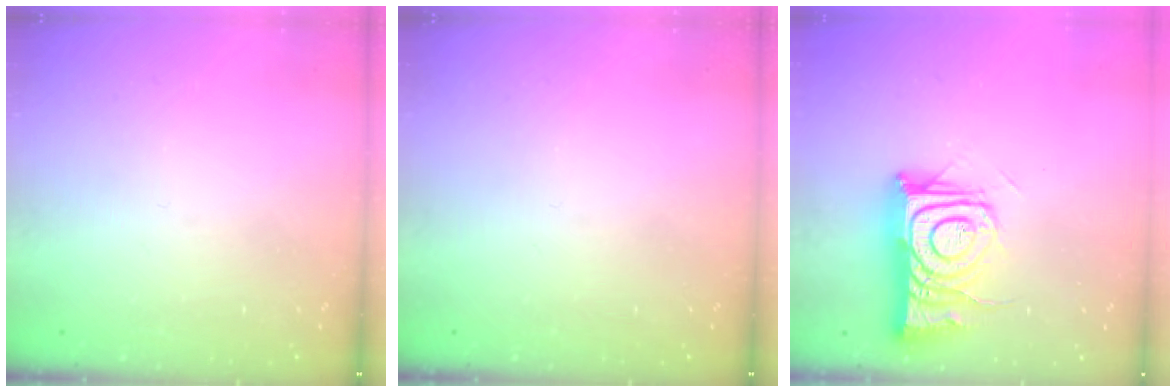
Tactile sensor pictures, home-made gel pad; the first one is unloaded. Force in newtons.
{"total": 0.0}
{"total": 11.6, "press": 11.5, "slide": 1.0}